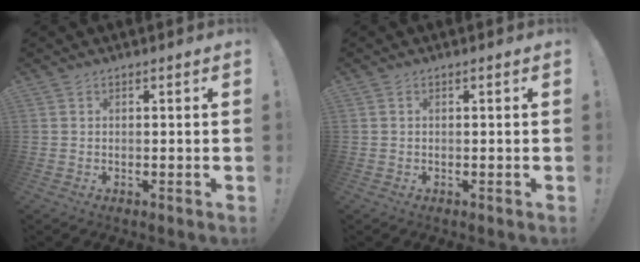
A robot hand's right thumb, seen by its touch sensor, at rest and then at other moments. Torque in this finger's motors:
{"motor_torque": [-0.36, -0.26, -0.08, -0.21, 0.02]}